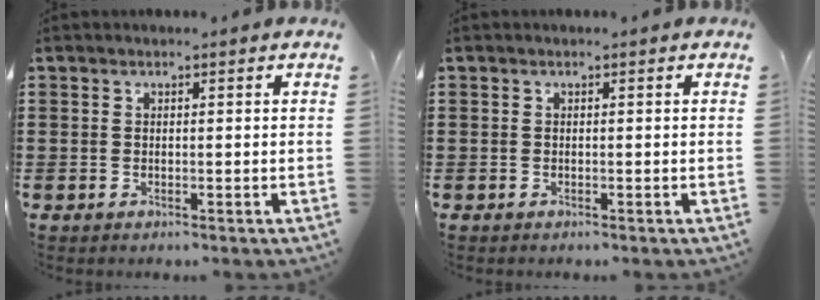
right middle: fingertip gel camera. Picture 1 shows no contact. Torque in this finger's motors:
{"motor_torque": [-0.81, 0.03, -0.02, 0.02]}